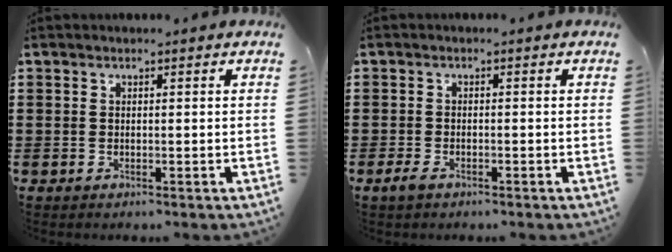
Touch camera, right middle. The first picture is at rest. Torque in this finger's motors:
{"motor_torque": [1.94, 0.19, 0.28, 0.07]}